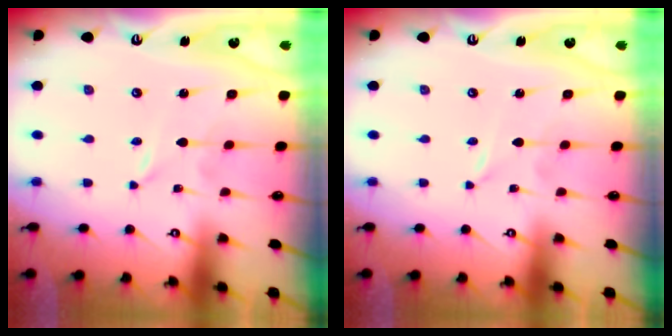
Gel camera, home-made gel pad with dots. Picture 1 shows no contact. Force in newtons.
{"total": 0.0}